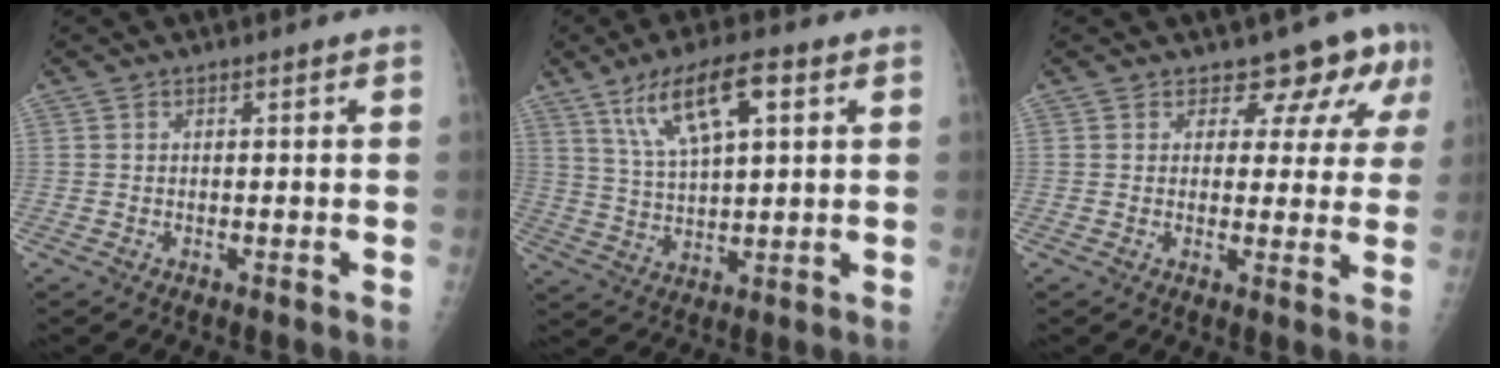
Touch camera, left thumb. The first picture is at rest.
{"total": 12.0, "force": [5.7, 4.0, 9.9], "torque": [-0.168, -0.007, 0.108]}
{"total": 6.8, "force": [4.8, 3.9, 2.8], "torque": [0.001, -0.029, 0.044]}